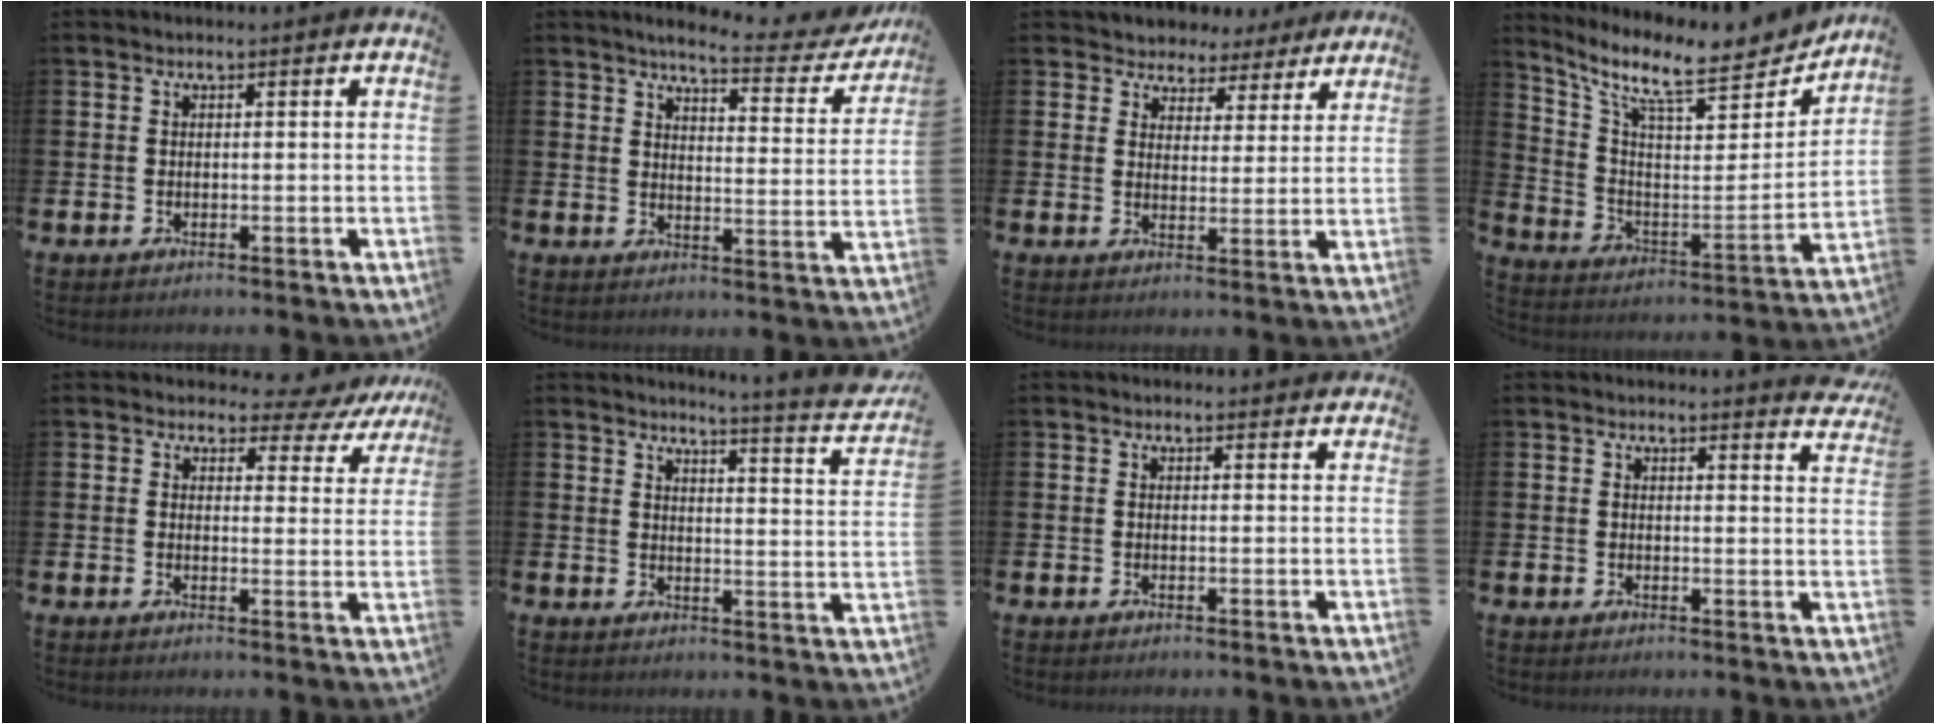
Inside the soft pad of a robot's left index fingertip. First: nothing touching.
{"total": 5.0, "force": [4.5, 0.6, 2.2], "torque": [-0.049, -0.031, 0.069]}
{"total": 4.4, "force": [3.8, 2.3, -0.3], "torque": [-0.019, -0.031, 0.065]}
{"total": 11.0, "force": [9.2, 3.1, 5.1], "torque": [-0.120, -0.070, 0.152]}
{"total": 3.5, "force": [2.8, 1.9, 0.8], "torque": [-0.014, -0.022, 0.041]}
{"total": 4.5, "force": [4.2, -0.5, 1.6], "torque": [-0.019, -0.050, 0.060]}
{"total": 0.7, "force": [0.7, 0.2, 0.1], "torque": [0.004, -0.001, 0.011]}
{"total": 2.4, "force": [2.4, -0.1, 0.1], "torque": [0.011, -0.023, 0.039]}